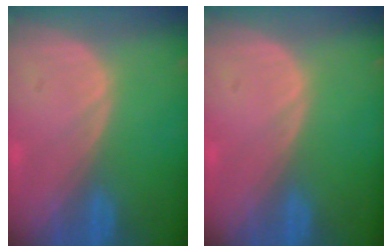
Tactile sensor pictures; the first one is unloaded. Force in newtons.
{"total": 0.0}